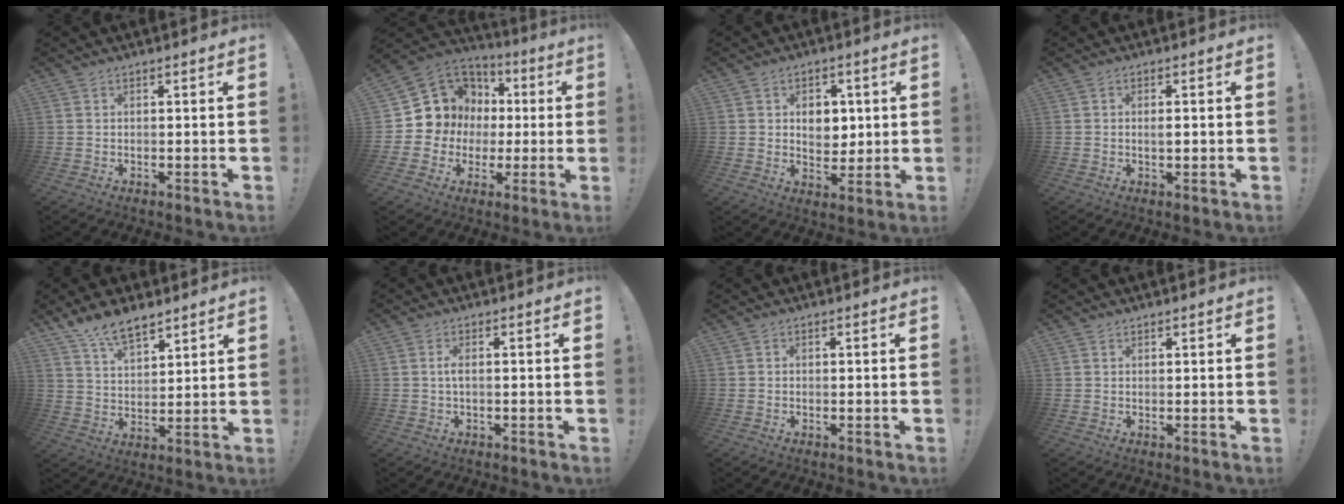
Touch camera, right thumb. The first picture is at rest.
{"total": 11.6, "force": [2.1, 11.1, 2.6], "torque": [-0.034, -0.019, 0.067]}
{"total": 7.0, "force": [1.9, 5.6, 3.8], "torque": [-0.042, -0.008, 0.033]}
{"total": 1.7, "force": [0.1, 0.4, 1.6], "torque": [-0.015, -0.006, -0.001]}
{"total": 10.2, "force": [8.1, 4.2, 4.6], "torque": [-0.082, -0.049, 0.154]}
{"total": 1.9, "force": [-0.2, 0.2, 1.8], "torque": [-0.035, 0.002, -0.006]}
{"total": 0.0}
{"total": 0.8, "force": [0.7, 0.2, 0.0], "torque": [0.007, -0.005, 0.013]}